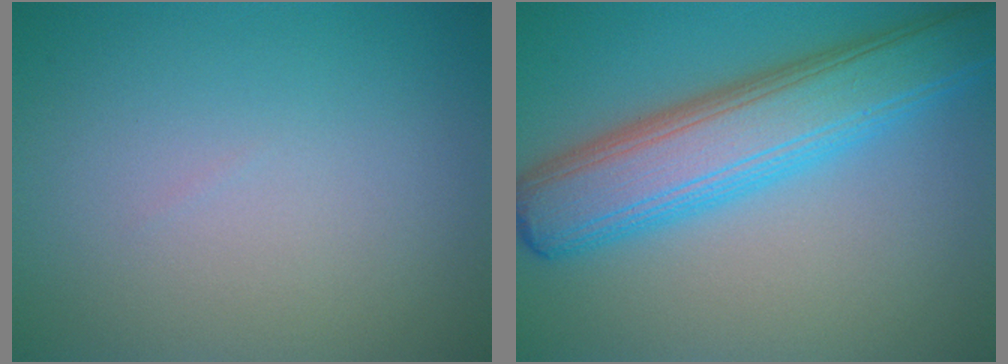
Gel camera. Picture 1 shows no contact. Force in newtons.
{"total": 8.3, "press": 8.3, "slide": 0.2}